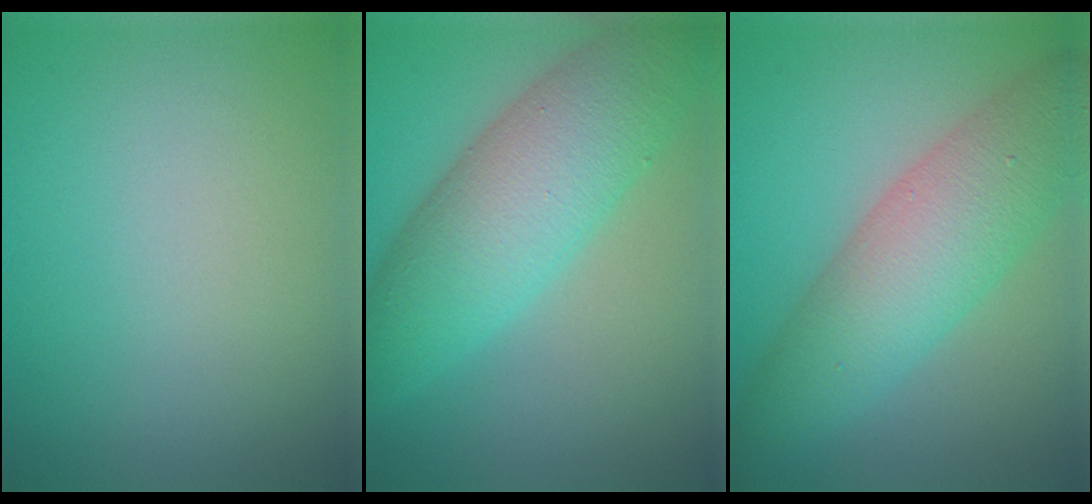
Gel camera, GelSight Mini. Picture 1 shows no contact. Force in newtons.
{"total": 8.5, "press": 8.5, "slide": 0.2}
{"total": 8.0, "press": 8.0, "slide": 0.0}